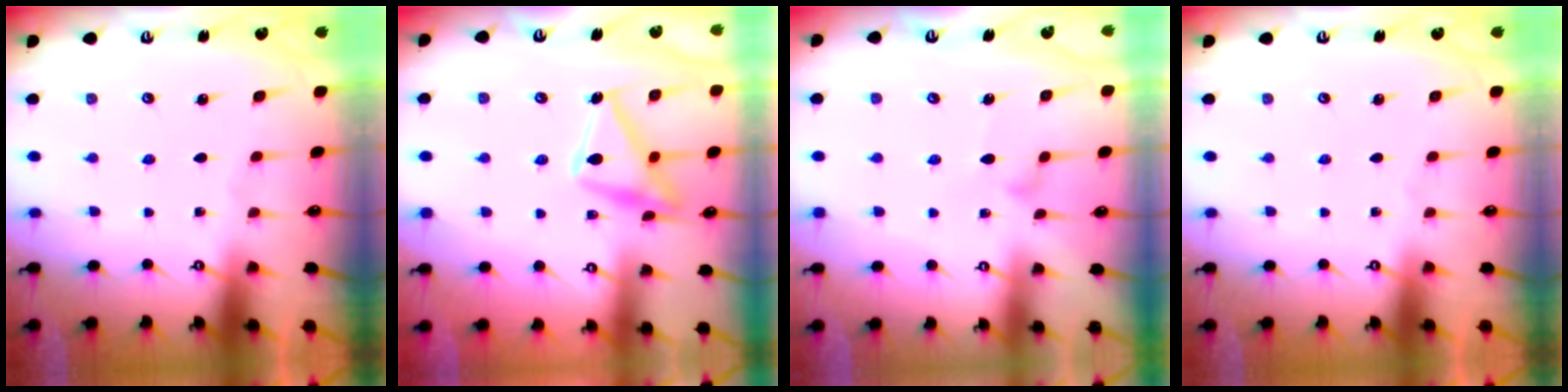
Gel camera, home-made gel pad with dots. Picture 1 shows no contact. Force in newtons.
{"total": 17.4, "press": 17.4, "slide": 0.9}
{"total": 7.8, "press": 7.8, "slide": 0.3}
{"total": 0.0}